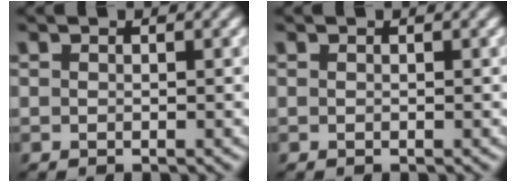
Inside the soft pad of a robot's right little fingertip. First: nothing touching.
{"total": 0.0}